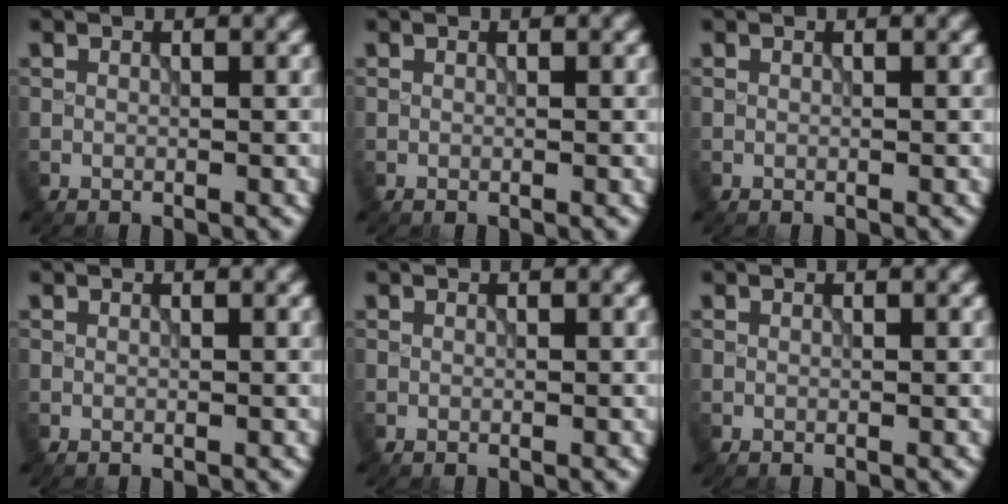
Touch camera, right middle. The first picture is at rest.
{"total": 0.0}
{"total": 0.0}
{"total": 0.0}
{"total": 0.0}
{"total": 0.0}